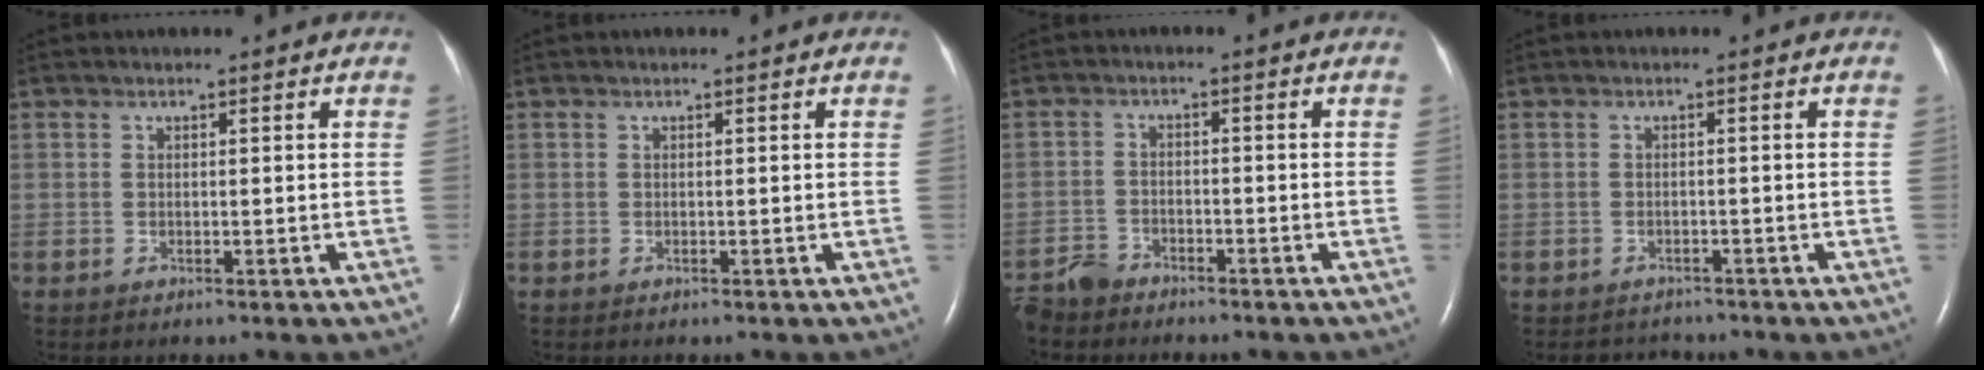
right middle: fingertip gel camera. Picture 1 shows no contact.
{"total": 0.0}
{"total": 4.5, "force": [-4.2, 1.6, 0.5], "torque": [-0.017, -0.008, -0.079]}
{"total": 2.7, "force": [-2.5, 1.1, -0.3], "torque": [-0.002, -0.001, -0.035]}